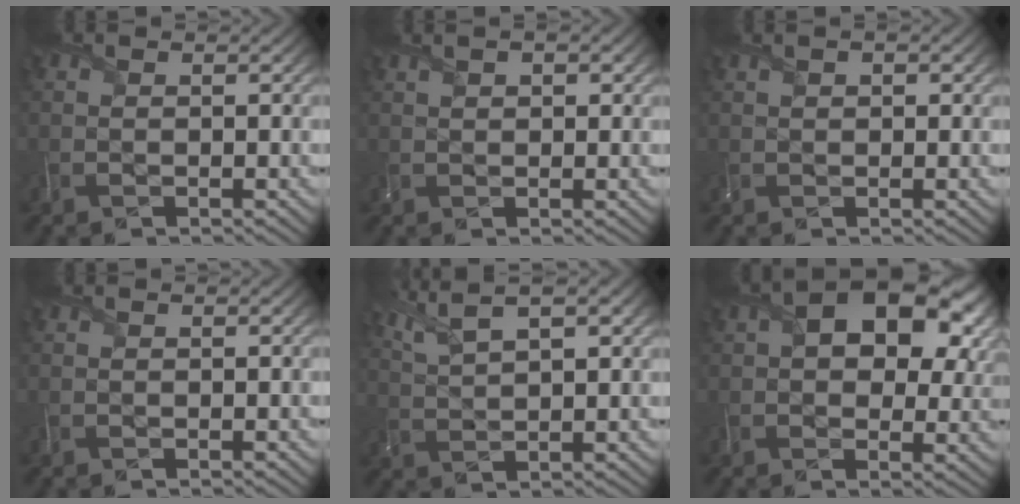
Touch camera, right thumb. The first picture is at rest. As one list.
[{"total": 2.9, "force": [1.6, 1.4, 1.9], "torque": [-0.033, 0.000, 0.021]}, {"total": 1.9, "force": [1.0, 1.0, 1.2], "torque": [-0.019, -0.005, 0.015]}, {"total": 0.0}, {"total": 7.2, "force": [4.6, 1.9, 5.1], "torque": [-0.119, 0.015, 0.089]}, {"total": 12.6, "force": [4.2, 7.5, 9.1], "torque": [-0.150, 0.006, 0.071]}]